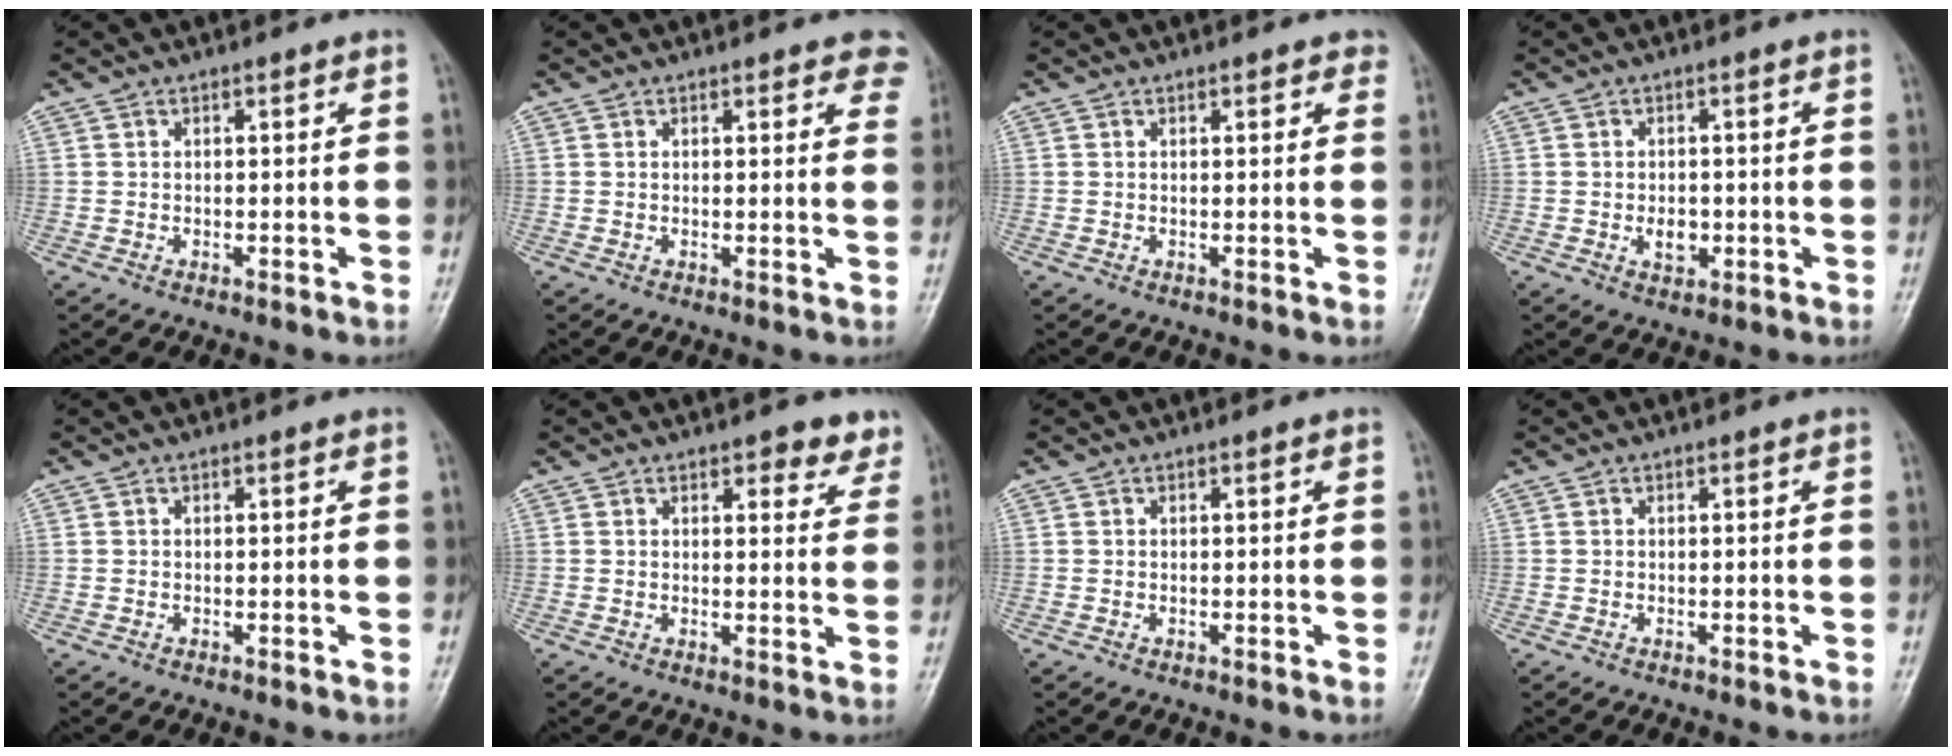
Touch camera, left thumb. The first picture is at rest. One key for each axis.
{"total": 5.4, "fx": 3.6, "fy": 2.0, "fz": 3.5, "tx": -0.012, "ty": -0.006, "tz": 0.031}
{"total": 2.1, "fx": 1.3, "fy": 1.0, "fz": 1.4, "tx": -0.004, "ty": -0.001, "tz": 0.012}
{"total": 3.3, "fx": -0.6, "fy": 2.3, "fz": 2.3, "tx": -0.027, "ty": 0.001, "tz": -0.007}
{"total": 0.0}
{"total": 5.3, "fx": 3.9, "fy": 2.4, "fz": 2.6, "tx": 0.003, "ty": -0.019, "tz": 0.040}
{"total": 0.0}
{"total": 0.0}